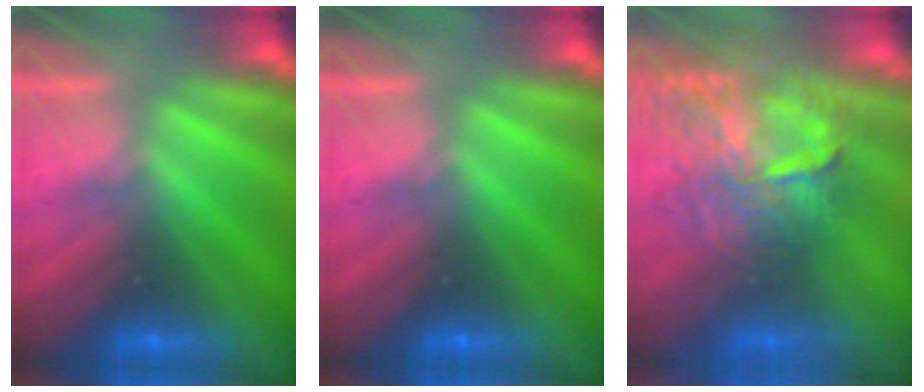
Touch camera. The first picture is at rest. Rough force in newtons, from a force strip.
{"total": 0.0}
{"total": 10.5}